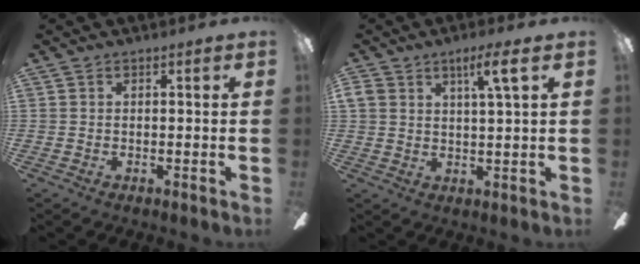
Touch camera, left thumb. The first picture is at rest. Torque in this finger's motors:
{"motor_torque": [0.74, 0.68, 0.94, -0.54, 0.05]}